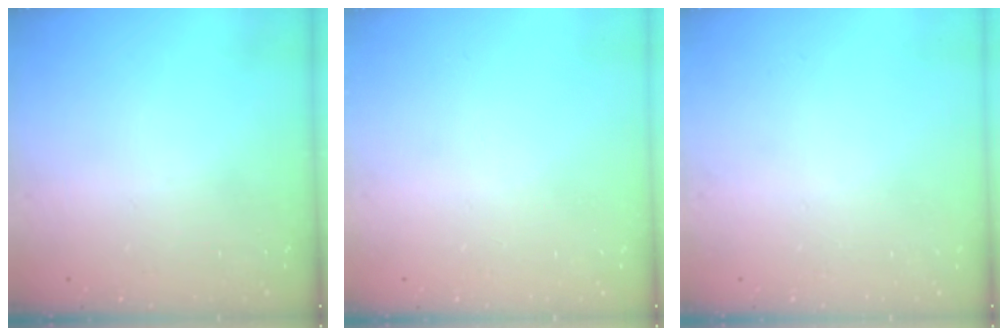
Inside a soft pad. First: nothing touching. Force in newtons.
{"total": 0.0}
{"total": 0.0}